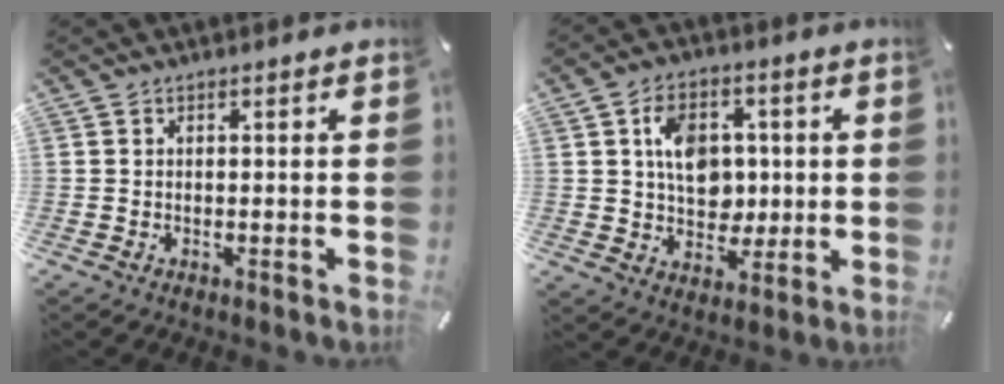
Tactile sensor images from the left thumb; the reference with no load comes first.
{"total": 10.5, "force": [1.4, 8.5, 6.0], "torque": [-0.081, 0.008, 0.025]}